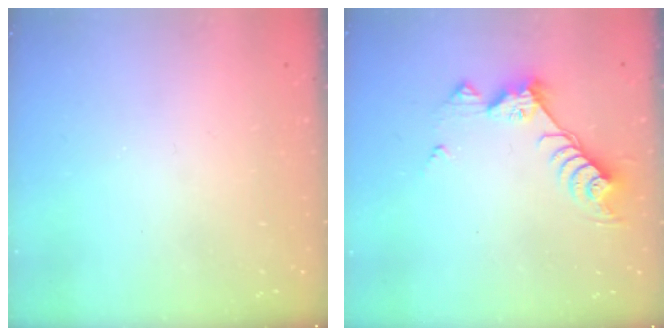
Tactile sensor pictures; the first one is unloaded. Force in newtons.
{"total": 9.2, "press": 9.2, "slide": 0.8}